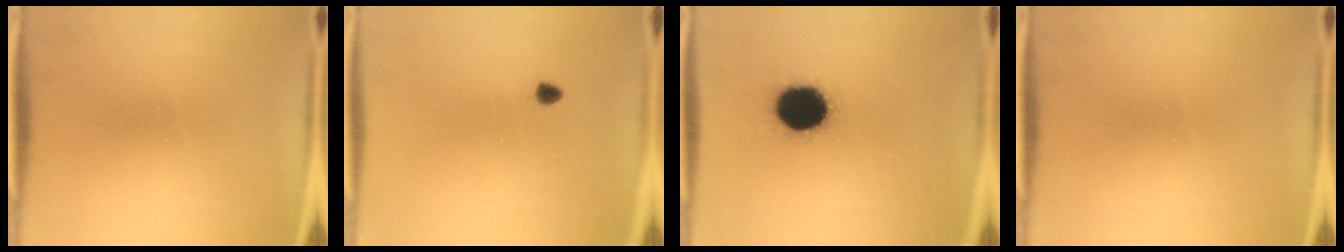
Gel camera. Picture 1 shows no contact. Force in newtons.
{"total": 0.9}
{"total": 16.6}
{"total": 0.0}